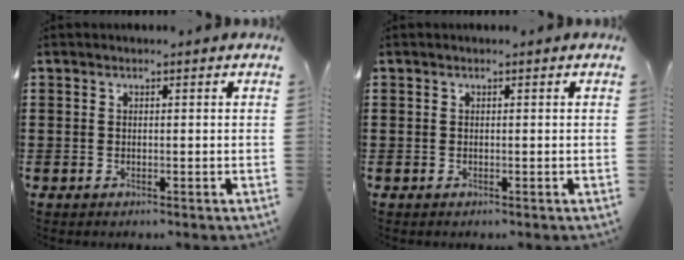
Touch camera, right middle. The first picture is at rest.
{"total": 0.0}